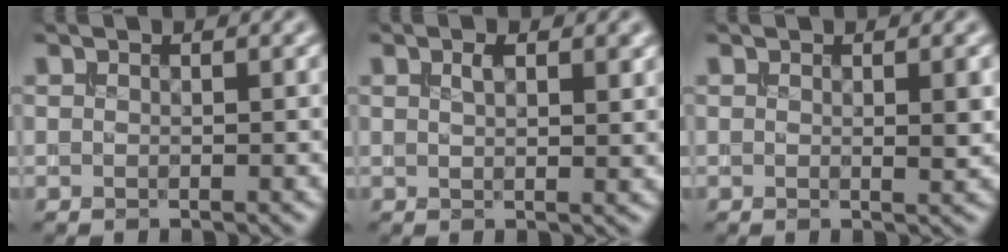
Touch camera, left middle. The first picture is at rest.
{"total": 2.5, "force": [1.0, 0.9, 2.1], "torque": [-0.033, 0.002, 0.018]}
{"total": 1.4, "force": [0.2, 0.2, 1.4], "torque": [-0.018, -0.003, 0.002]}